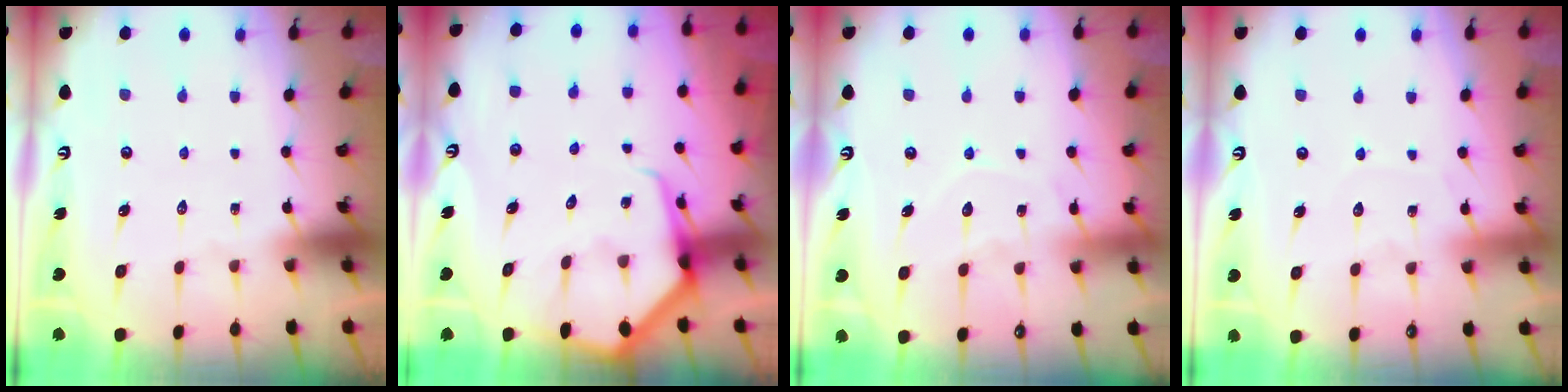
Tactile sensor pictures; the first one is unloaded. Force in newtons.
{"total": 6.8, "press": 6.7, "slide": 0.8}
{"total": 7.6, "press": 7.5, "slide": 0.8}
{"total": 4.4, "press": 4.3, "slide": 0.6}